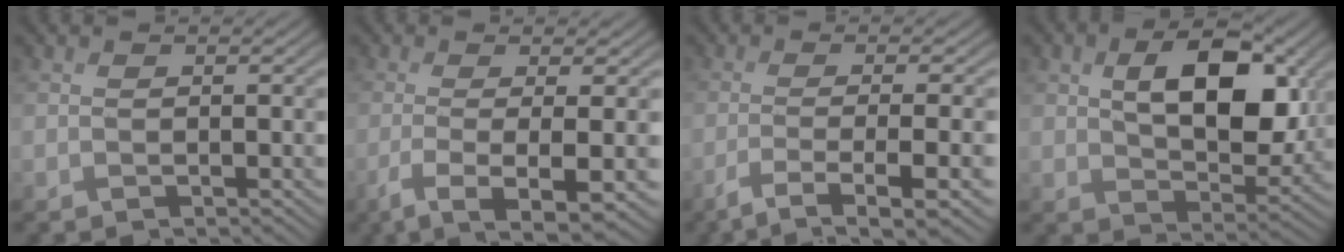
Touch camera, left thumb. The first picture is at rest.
{"total": 7.7, "force": [-2.4, 1.7, 7.1], "torque": [-0.100, -0.006, -0.046]}
{"total": 8.3, "force": [-4.0, 1.7, 7.1], "torque": [-0.091, -0.001, -0.070]}
{"total": 11.3, "force": [2.5, 6.8, 8.6], "torque": [-0.142, -0.008, 0.043]}